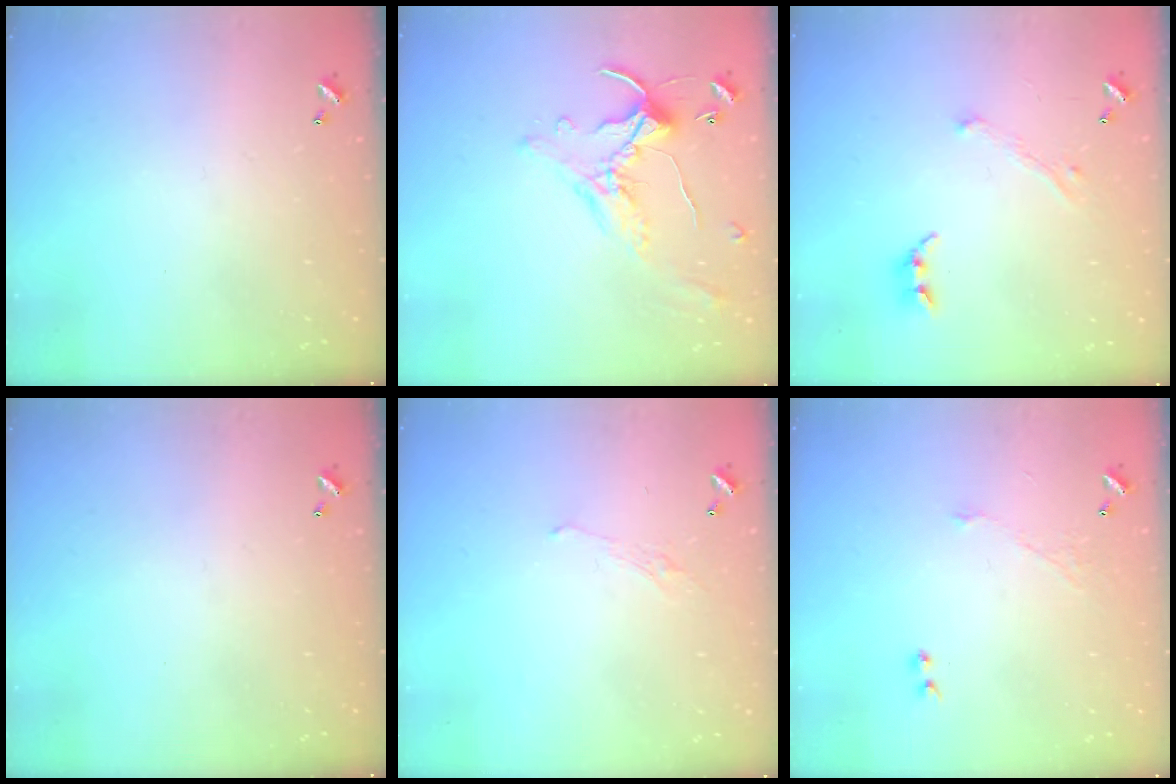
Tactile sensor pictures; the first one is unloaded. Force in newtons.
{"total": 1.6, "press": 1.2, "slide": 1.0}
{"total": 2.3, "press": 2.2, "slide": 0.6}
{"total": 0.0}
{"total": 0.5, "press": 0.2, "slide": 0.5}
{"total": 3.6, "press": 3.5, "slide": 0.8}